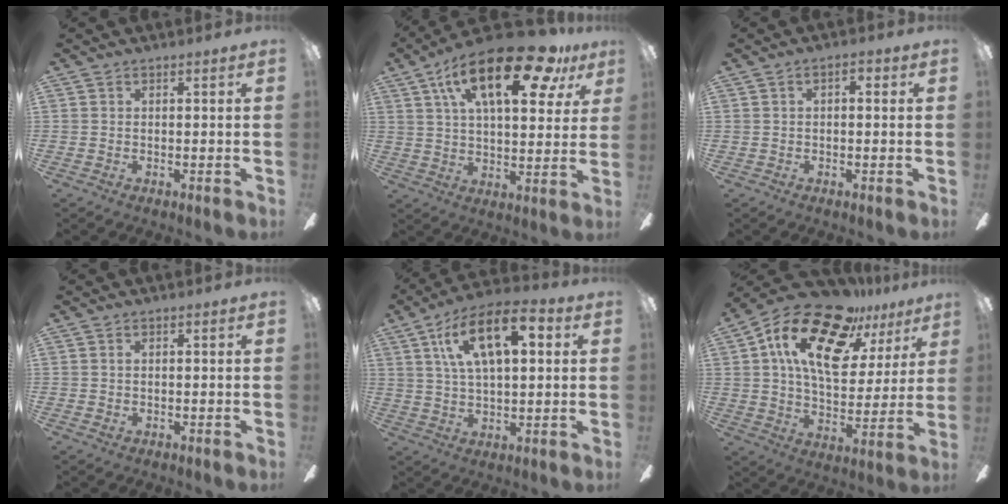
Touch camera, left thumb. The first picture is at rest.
{"total": 23.3, "force": [12.1, 9.5, 17.5], "torque": [-0.274, -0.040, 0.194]}
{"total": 2.3, "force": [0.2, 1.3, 1.9], "torque": [-0.029, 0.006, 0.001]}
{"total": 1.2, "force": [-0.1, 0.8, 1.0], "torque": [-0.018, 0.006, -0.003]}
{"total": 16.7, "force": [7.0, 8.0, 12.9], "torque": [-0.211, 0.001, 0.120]}
{"total": 21.7, "force": [12.6, 10.4, 14.2], "torque": [-0.254, -0.059, 0.217]}